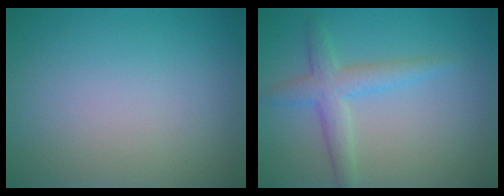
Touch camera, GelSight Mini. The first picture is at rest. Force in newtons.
{"total": 3.2, "press": 3.2, "slide": 0.1}